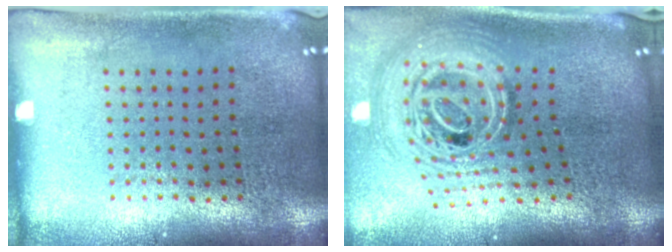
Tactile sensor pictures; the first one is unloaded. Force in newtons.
{"total": 3.0, "press": 2.0, "slide": 2.3}